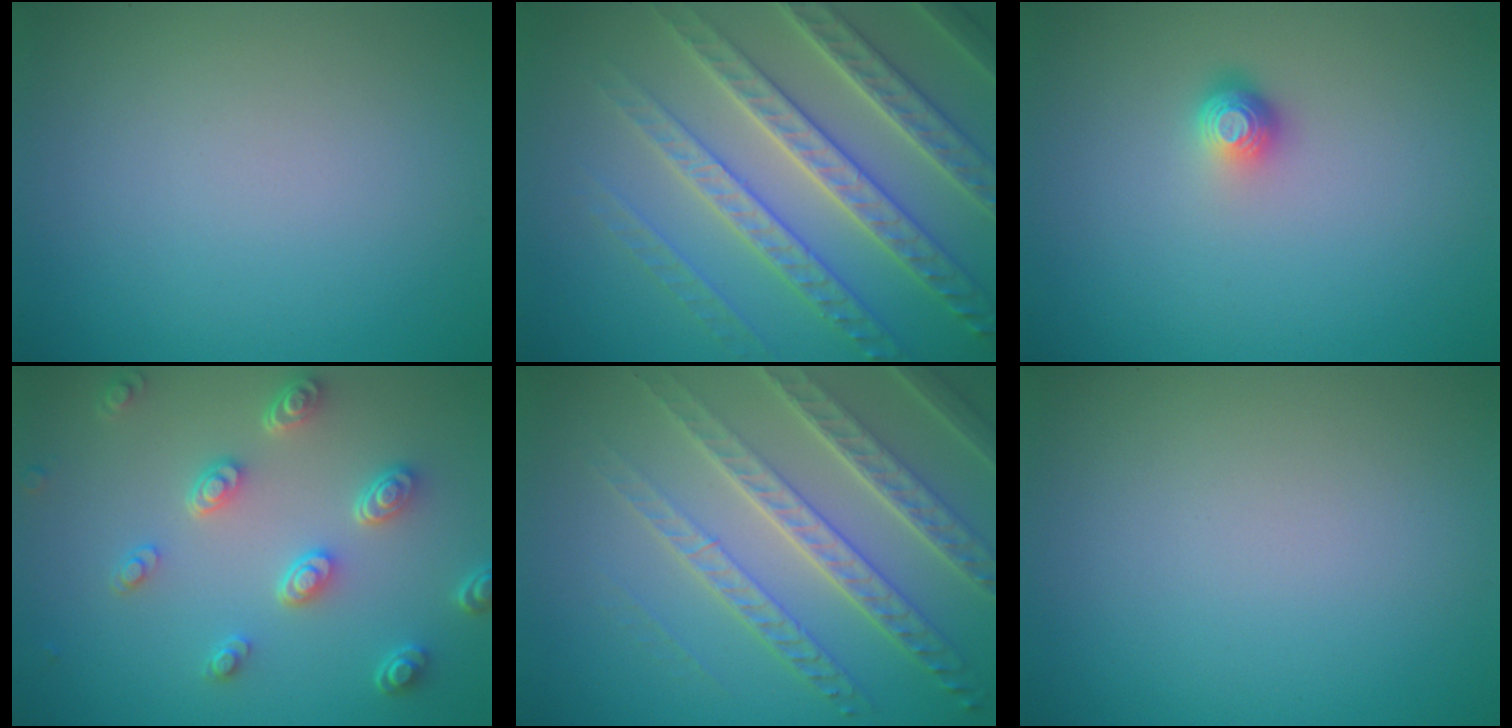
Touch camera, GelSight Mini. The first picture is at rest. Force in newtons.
{"total": 7.0, "press": 6.8, "slide": 1.7}
{"total": 1.6, "press": 1.1, "slide": 1.2}
{"total": 4.5, "press": 3.5, "slide": 2.9}
{"total": 7.7, "press": 5.3, "slide": 5.6}
{"total": 0.0}